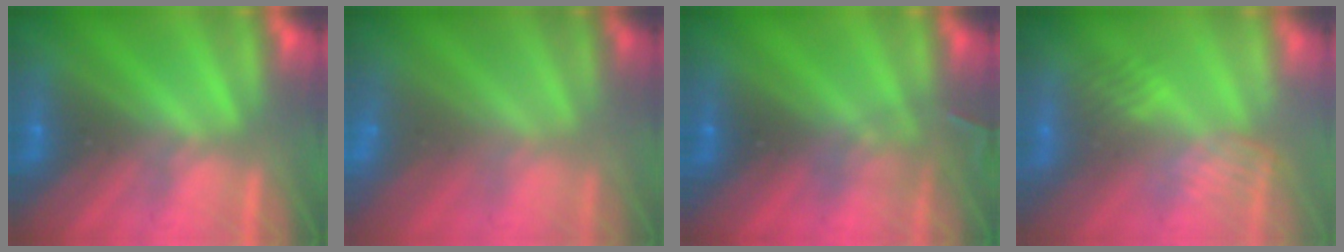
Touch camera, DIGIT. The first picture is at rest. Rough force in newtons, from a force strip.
{"total": 2.9}
{"total": 3.0}
{"total": 2.7}